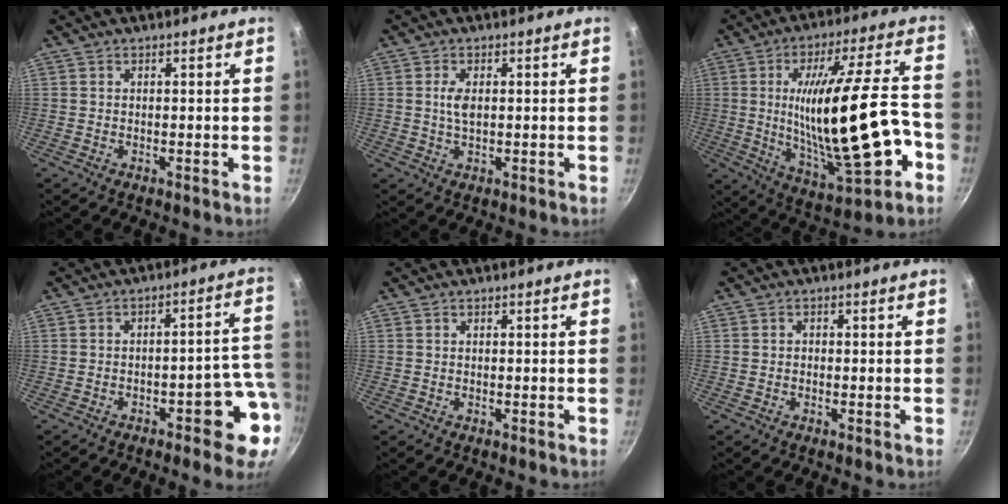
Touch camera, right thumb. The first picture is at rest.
{"total": 3.0, "force": [0.4, 1.6, 2.5], "torque": [-0.046, 0.001, 0.008]}
{"total": 25.1, "force": [-4.4, 7.9, 23.5], "torque": [-0.362, 0.028, -0.046]}
{"total": 8.7, "force": [-3.2, 3.3, 7.4], "torque": [-0.051, 0.045, -0.039]}
{"total": 0.0}
{"total": 0.7, "force": [-0.3, 0.6, 0.2], "torque": [-0.003, 0.002, -0.005]}